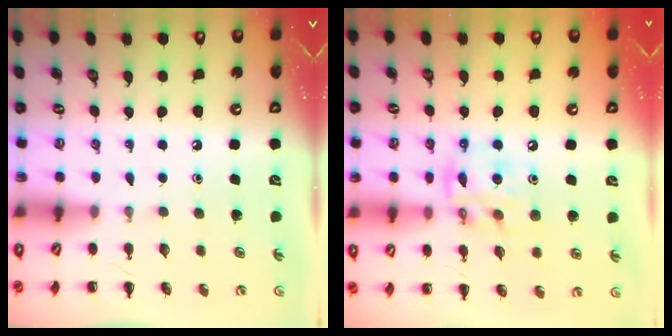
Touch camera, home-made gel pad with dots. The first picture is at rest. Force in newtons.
{"total": 13.2, "press": 12.9, "slide": 2.8}